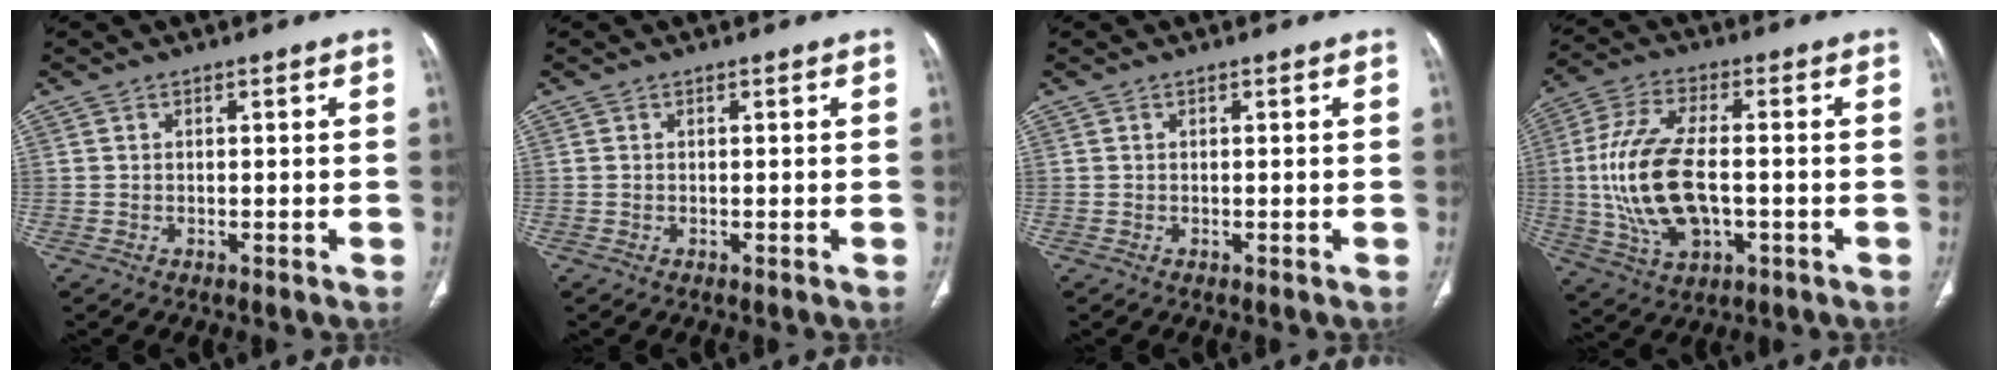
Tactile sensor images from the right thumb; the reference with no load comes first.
{"total": 0.0}
{"total": 0.0}
{"total": 16.9, "force": [-1.3, 8.5, 14.5], "torque": [-0.298, 0.007, -0.016]}